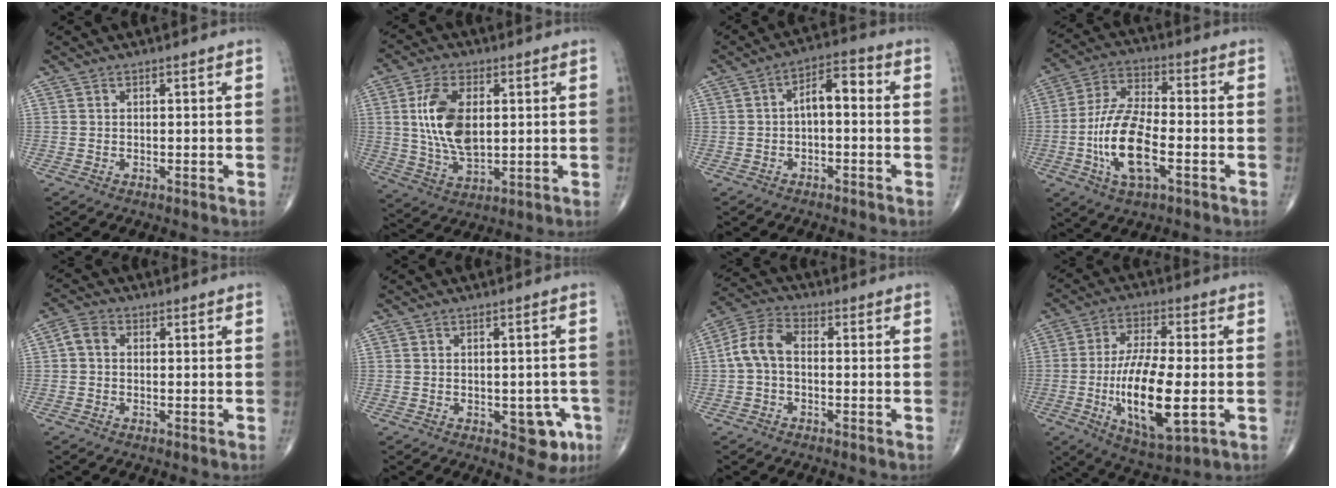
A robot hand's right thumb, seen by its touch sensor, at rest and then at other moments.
{"total": 12.6, "force": [2.0, 6.8, 10.4], "torque": [-0.199, -0.008, 0.042]}
{"total": 5.9, "force": [-0.3, 3.0, 5.1], "torque": [-0.071, 0.032, -0.016]}
{"total": 14.4, "force": [-4.0, 6.0, 12.5], "torque": [-0.251, 0.019, -0.076]}
{"total": 3.1, "force": [0.0, 2.2, 2.1], "torque": [-0.035, 0.008, -0.009]}
{"total": 6.3, "force": [-2.3, 3.5, 4.7], "torque": [-0.024, 0.005, -0.024]}
{"total": 6.8, "force": [-0.5, 4.0, 5.5], "torque": [-0.111, 0.023, -0.022]}
{"total": 16.8, "force": [-3.2, 5.8, 15.4], "torque": [-0.280, -0.004, -0.049]}